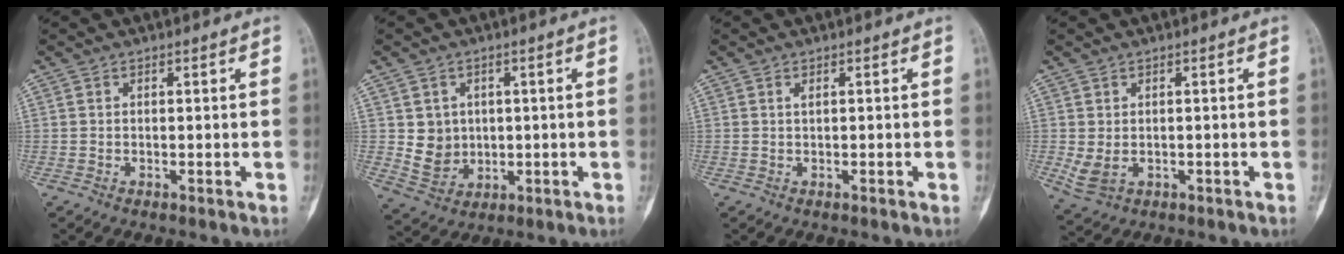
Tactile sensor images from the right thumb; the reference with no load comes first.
{"total": 6.2, "force": [0.8, 5.6, 2.5], "torque": [-0.015, -0.006, 0.026]}
{"total": 0.6, "force": [0.1, 0.0, 0.6], "torque": [-0.011, -0.001, 0.002]}
{"total": 3.8, "force": [-0.4, 2.7, 2.6], "torque": [-0.056, -0.004, 0.007]}